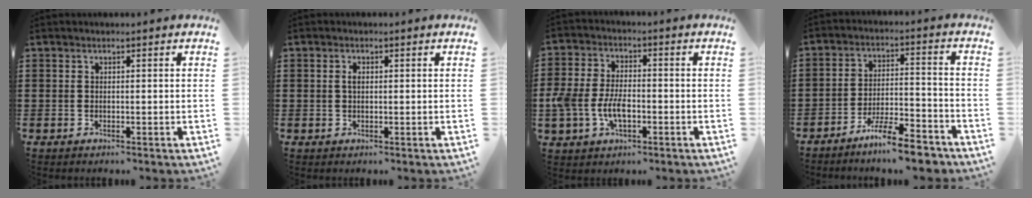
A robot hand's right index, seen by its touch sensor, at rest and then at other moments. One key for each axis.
{"total": 1.3, "fx": 0.2, "fy": 0.6, "fz": 1.1, "tx": -0.022, "ty": 0.004, "tz": 0.003}
{"total": 6.5, "fx": -1.7, "fy": 3.9, "fz": 4.9, "tx": -0.122, "ty": 0.001, "tz": -0.036}
{"total": 8.7, "fx": -7.4, "fy": 0.9, "fz": 4.5, "tx": -0.077, "ty": 0.013, "tz": -0.137}